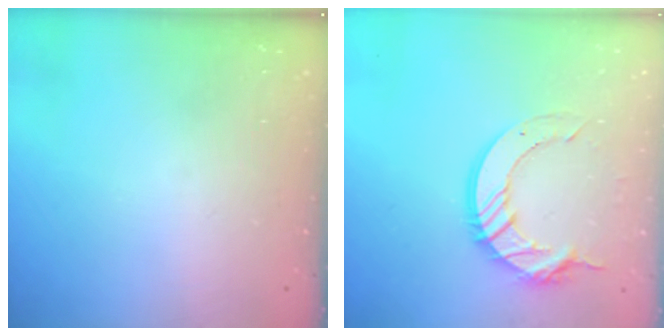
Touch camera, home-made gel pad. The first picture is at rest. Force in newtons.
{"total": 12.6, "press": 12.6, "slide": 1.2}